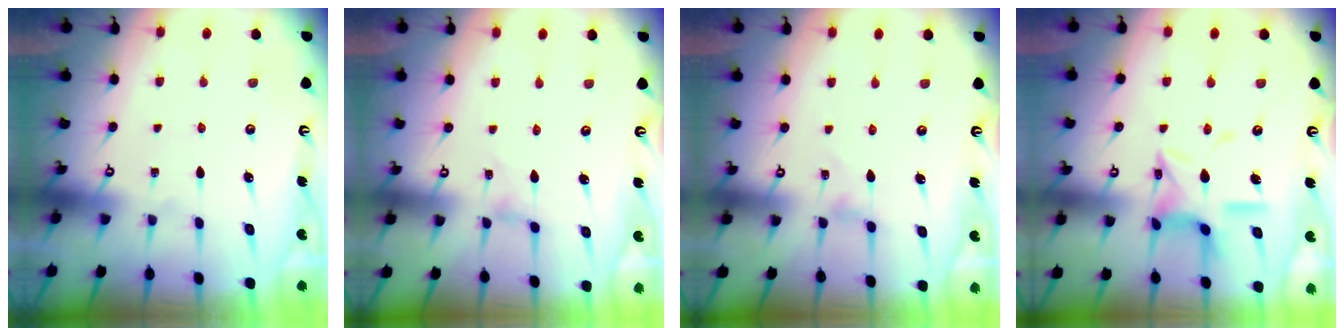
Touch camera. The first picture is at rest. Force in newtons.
{"total": 0.0}
{"total": 0.9, "press": 0.8, "slide": 0.2}
{"total": 12.5, "press": 12.5, "slide": 1.1}